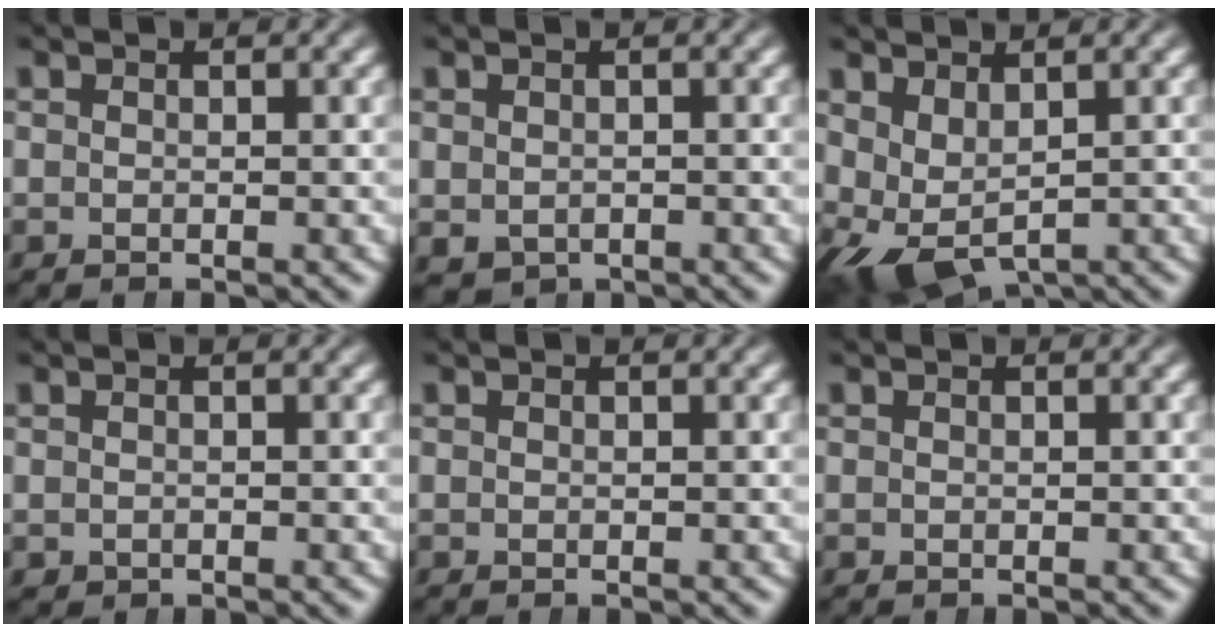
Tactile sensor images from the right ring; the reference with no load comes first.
{"total": 1.4, "force": [-0.5, 1.3, 0.3], "torque": [-0.012, -0.019, 0.010]}
{"total": 6.6, "force": [-2.7, 5.1, 3.3], "torque": [-0.101, -0.042, -0.024]}
{"total": 0.8, "force": [0.0, 0.8, 0.1], "torque": [-0.009, -0.006, 0.005]}
{"total": 0.0}
{"total": 0.0}